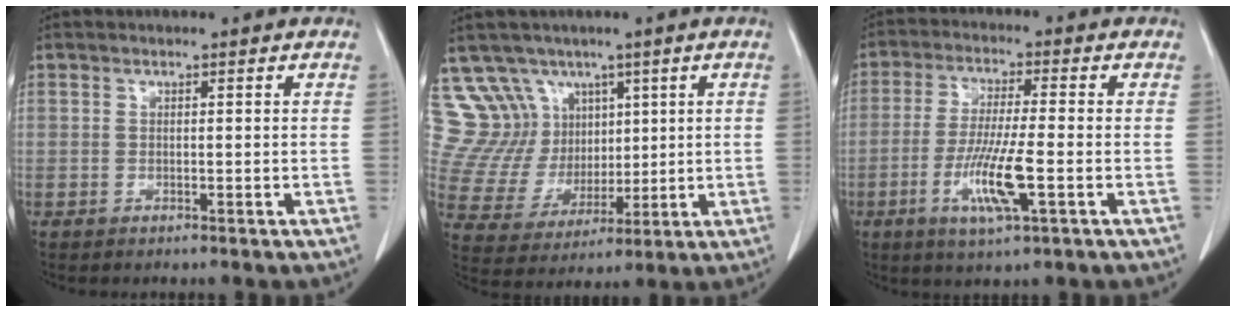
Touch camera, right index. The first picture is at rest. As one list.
[{"total": 10.6, "force": [6.6, 8.1, 1.5], "torque": [-0.042, 0.043, 0.142]}, {"total": 9.2, "force": [-3.0, 0.5, 8.7], "torque": [-0.173, -0.014, -0.055]}]